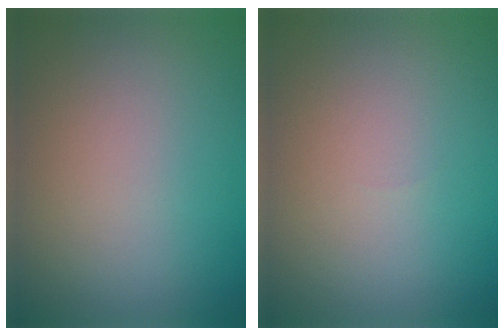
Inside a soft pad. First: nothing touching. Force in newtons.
{"total": 0.0}